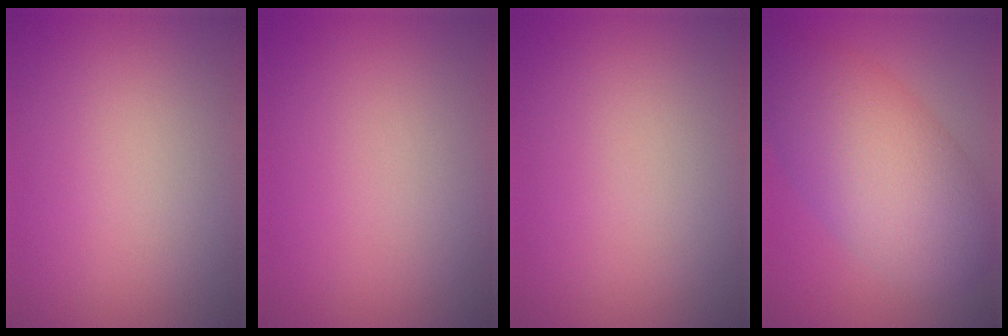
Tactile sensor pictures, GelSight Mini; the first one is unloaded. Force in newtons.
{"total": 0.0}
{"total": 0.0}
{"total": 9.4, "press": 9.3, "slide": 0.5}